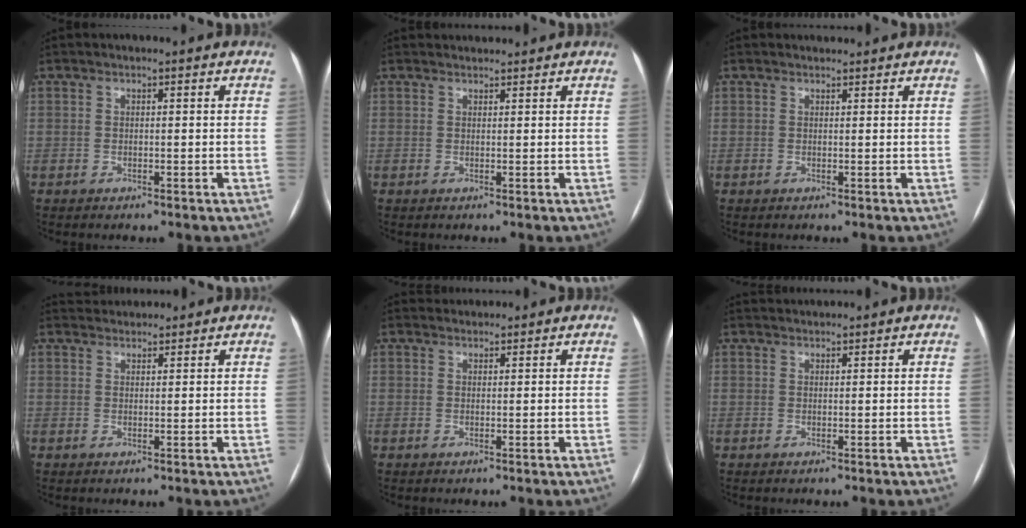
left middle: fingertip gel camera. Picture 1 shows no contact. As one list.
[{"total": 2.1, "force": [2.1, 0.3, 0.0], "torque": [-0.005, 0.021, 0.034]}, {"total": 1.3, "force": [1.3, 0.3, 0.0], "torque": [-0.008, 0.012, 0.022]}, {"total": 2.9, "force": [2.9, 0.6, -0.1], "torque": [-0.001, 0.027, 0.051]}, {"total": 1.4, "force": [1.4, 0.3, -0.4], "torque": [-0.001, 0.014, 0.025]}, {"total": 1.9, "force": [1.9, 0.0, -0.1], "torque": [-0.001, 0.022, 0.038]}]